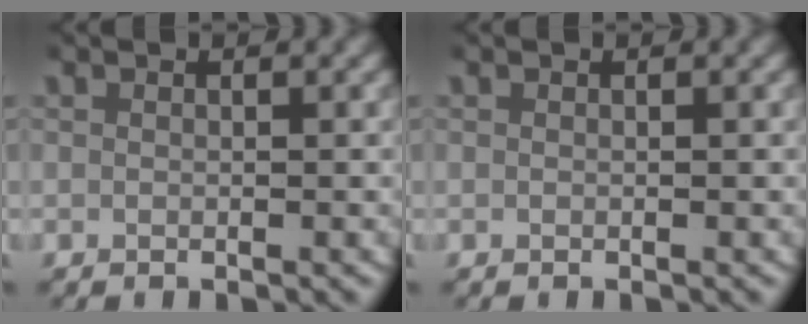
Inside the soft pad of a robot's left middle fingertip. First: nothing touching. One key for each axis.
{"total": 0.0}